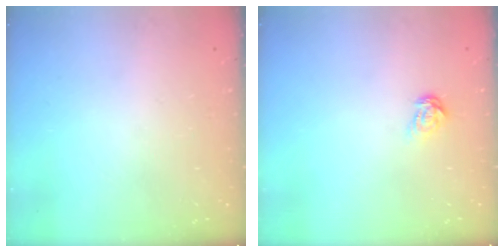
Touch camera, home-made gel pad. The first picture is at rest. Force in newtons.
{"total": 5.0, "press": 5.0, "slide": 0.4}